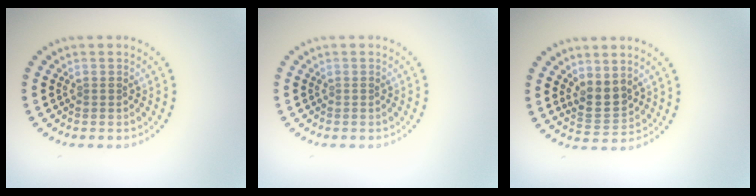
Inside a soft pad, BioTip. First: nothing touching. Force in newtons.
{"total": 0.0}
{"total": 2.6, "press": 2.2, "slide": 1.3}